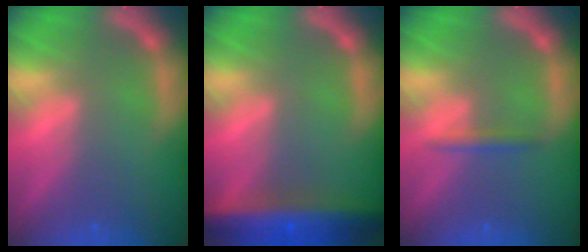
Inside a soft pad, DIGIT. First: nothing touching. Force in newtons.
{"total": 9.5}
{"total": 1.4}